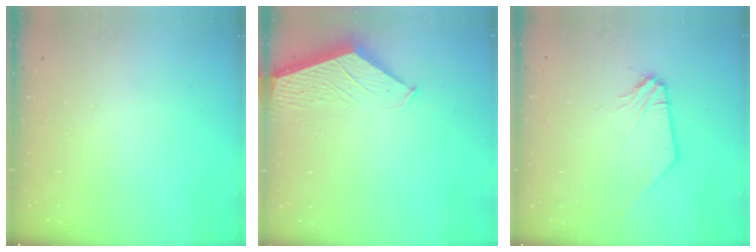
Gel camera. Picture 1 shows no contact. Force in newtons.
{"total": 1.5, "press": 1.4, "slide": 0.2}
{"total": 1.2, "press": 1.2, "slide": 0.1}